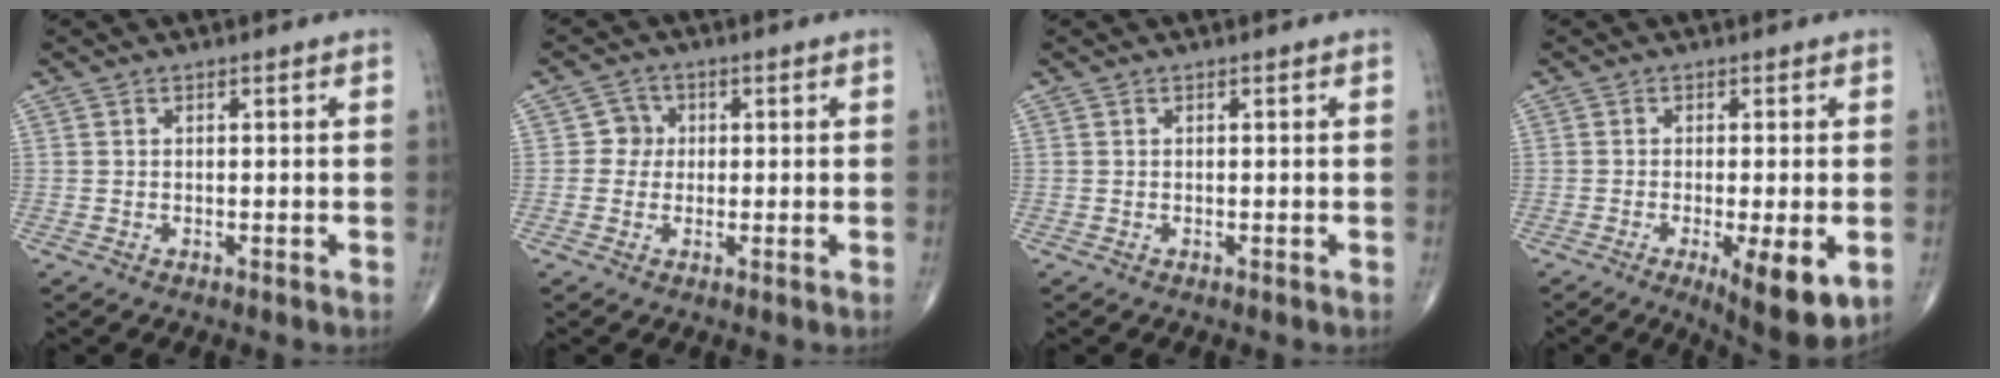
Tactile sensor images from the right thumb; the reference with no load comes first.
{"total": 3.0, "force": [0.2, 2.9, 0.7], "torque": [0.012, 0.008, -0.006]}
{"total": 0.0}
{"total": 9.7, "force": [-2.9, 2.5, 8.9], "torque": [-0.125, -0.022, -0.040]}